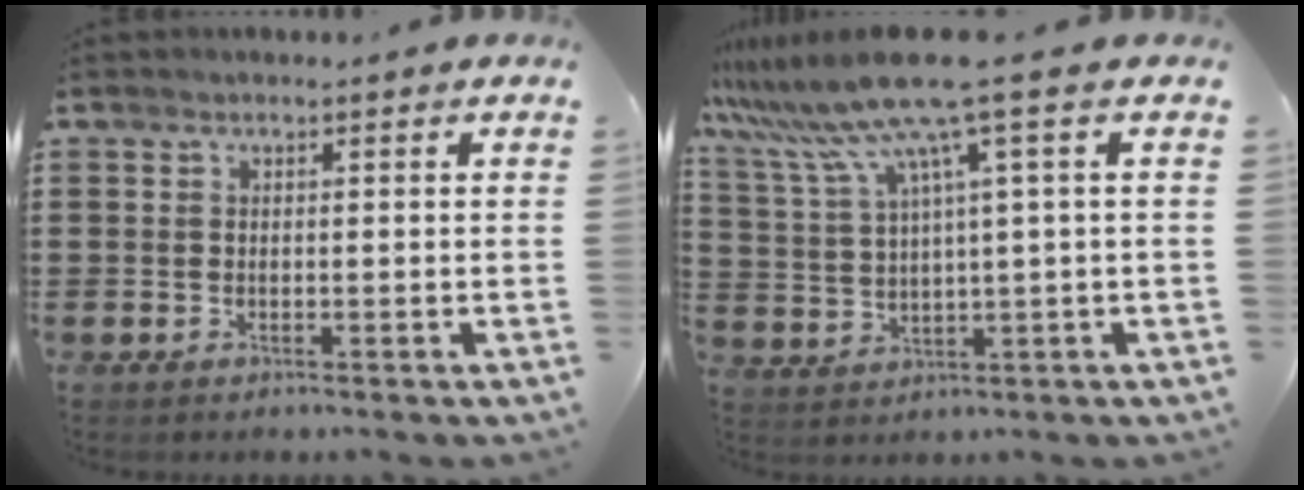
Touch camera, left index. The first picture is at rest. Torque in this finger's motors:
{"motor_torque": [2.14, 0.00, 0.98, 0.21]}